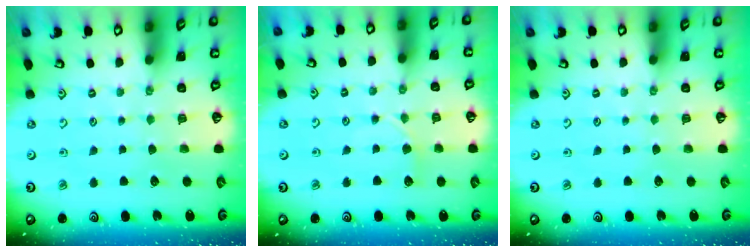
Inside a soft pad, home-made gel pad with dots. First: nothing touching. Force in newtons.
{"total": 5.0, "press": 4.9, "slide": 0.7}
{"total": 0.0}